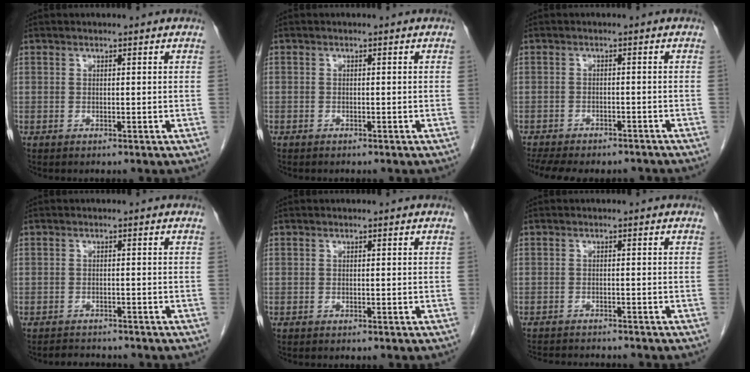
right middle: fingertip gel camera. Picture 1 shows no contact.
{"total": 0.6, "force": [-0.4, 0.3, 0.1], "torque": [-0.010, 0.002, -0.009]}
{"total": 13.0, "force": [-11.2, 4.2, 5.2], "torque": [-0.111, -0.001, -0.146]}
{"total": 3.8, "force": [-3.7, 1.0, 0.2], "torque": [-0.007, -0.007, -0.057]}
{"total": 0.0}
{"total": 7.8, "force": [-7.4, 1.2, 2.2], "torque": [-0.035, -0.004, -0.104]}